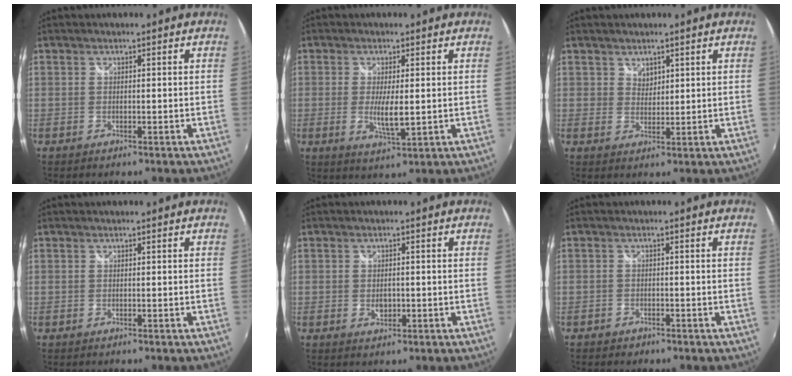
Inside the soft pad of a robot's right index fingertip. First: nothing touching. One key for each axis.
{"total": 5.1, "fx": -0.3, "fy": 1.3, "fz": 4.9, "tx": -0.090, "ty": -0.013, "tz": -0.002}
{"total": 2.4, "fx": 1.7, "fy": 1.7, "fz": 0.2, "tx": 0.002, "ty": 0.001, "tz": 0.030}
{"total": 0.0}
{"total": 2.5, "fx": -0.4, "fy": 1.8, "fz": 1.7, "tx": -0.028, "ty": -0.002, "tz": -0.005}
{"total": 1.8, "fx": -1.4, "fy": 1.1, "fz": 0.3, "tx": -0.012, "ty": 0.001, "tz": -0.022}